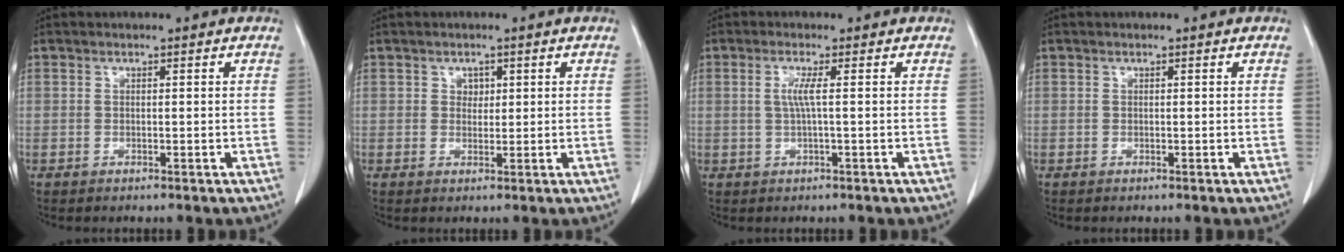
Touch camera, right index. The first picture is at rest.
{"total": 1.5, "force": [0.6, 1.2, 0.7], "torque": [-0.006, -0.001, 0.008]}
{"total": 2.4, "force": [0.2, -0.3, 2.4], "torque": [-0.053, 0.001, 0.004]}
{"total": 0.0}